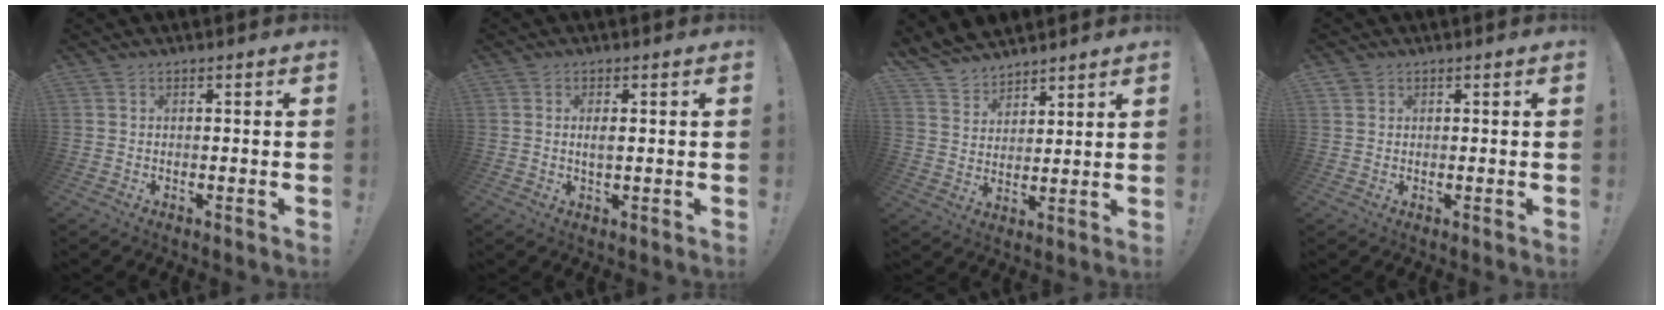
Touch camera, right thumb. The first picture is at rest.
{"total": 2.0, "force": [0.3, 0.7, 1.9], "torque": [-0.031, -0.001, 0.003]}
{"total": 8.1, "force": [7.0, 3.9, 0.7], "torque": [-0.026, -0.058, 0.139]}
{"total": 1.3, "force": [0.9, 0.9, 0.2], "torque": [-0.004, -0.002, 0.018]}